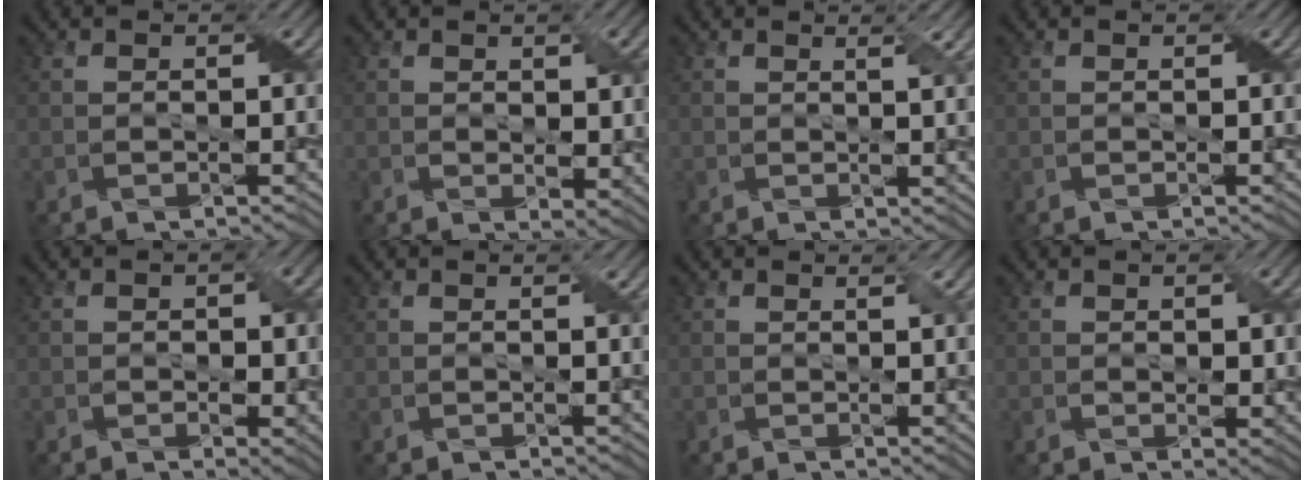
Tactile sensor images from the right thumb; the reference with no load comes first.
{"total": 4.0, "force": [1.4, 2.2, 3.1], "torque": [-0.047, -0.007, 0.030]}
{"total": 3.1, "force": [1.1, 0.5, 2.8], "torque": [-0.044, 0.004, 0.019]}
{"total": 0.0}
{"total": 3.6, "force": [-0.1, 2.0, 3.0], "torque": [-0.040, -0.005, 0.003]}
{"total": 1.1, "force": [0.5, 0.0, 1.0], "torque": [-0.016, 0.003, 0.007]}
{"total": 2.4, "force": [0.7, 0.3, 2.2], "torque": [-0.034, 0.003, 0.012]}
{"total": 2.9, "force": [0.8, 1.6, 2.4], "torque": [-0.039, -0.004, 0.018]}